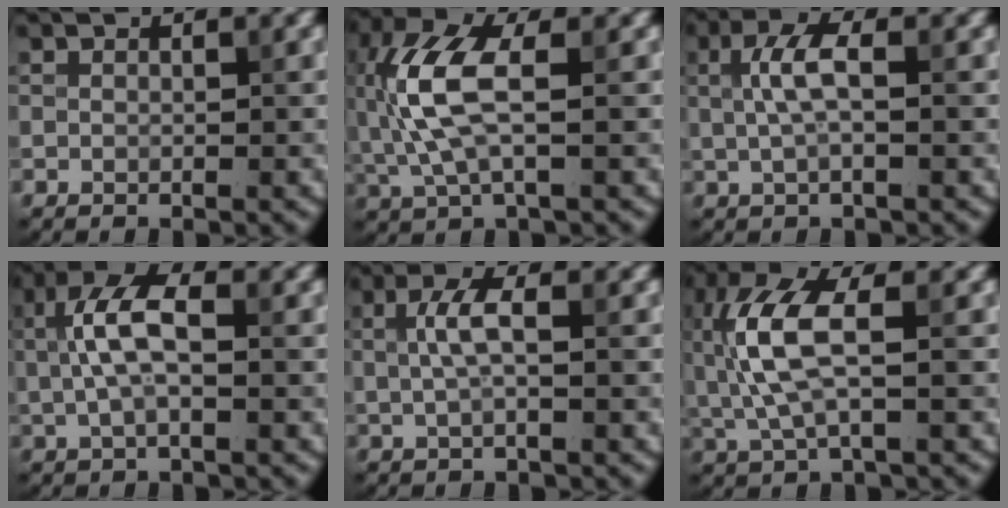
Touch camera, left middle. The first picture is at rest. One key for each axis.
{"total": 6.8, "fx": 0.1, "fy": 2.7, "fz": 6.2, "tx": -0.153, "ty": 0.012, "tz": -0.003}
{"total": 3.3, "fx": 0.5, "fy": 1.0, "fz": 3.1, "tx": -0.065, "ty": 0.006, "tz": 0.006}
{"total": 4.9, "fx": 0.6, "fy": 2.0, "fz": 4.4, "tx": -0.095, "ty": 0.012, "tz": 0.007}
{"total": 2.8, "fx": 0.3, "fy": 0.8, "fz": 2.6, "tx": -0.056, "ty": 0.006, "tz": 0.005}
{"total": 6.4, "fx": 0.3, "fy": 2.3, "fz": 6.0, "tx": -0.148, "ty": 0.010, "tz": 0.003}